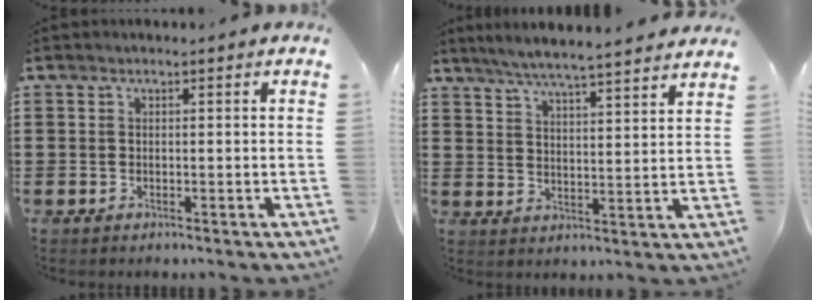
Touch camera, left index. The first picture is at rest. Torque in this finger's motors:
{"motor_torque": [1.36, -0.78, 0.53, 0.09]}